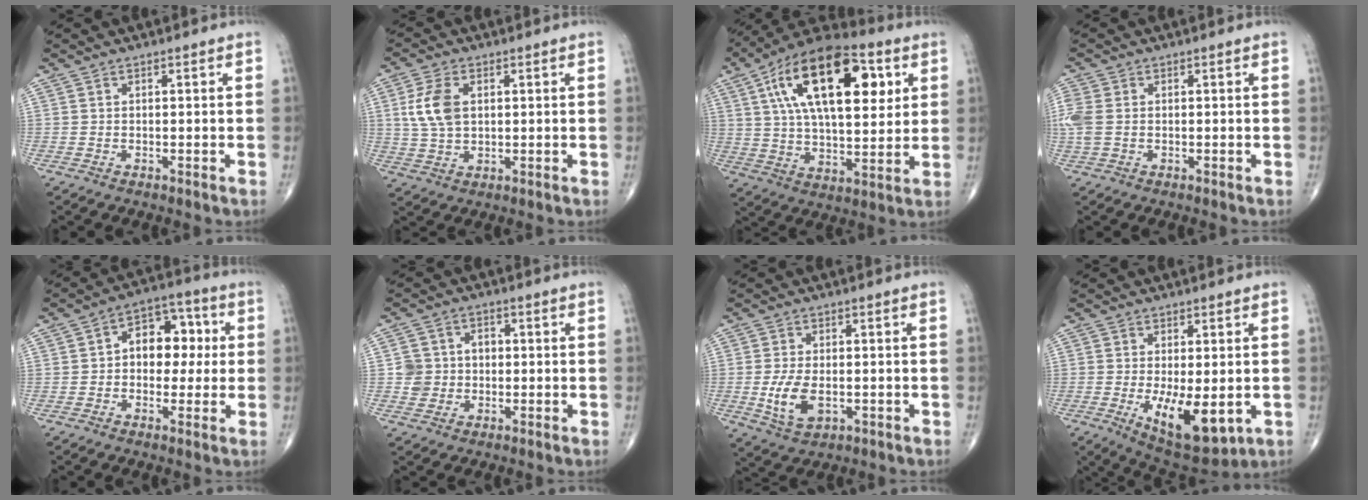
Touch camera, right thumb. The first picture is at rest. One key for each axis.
{"total": 7.6, "fx": 1.5, "fy": 4.6, "fz": 5.9, "tx": -0.124, "ty": 0.001, "tz": 0.030}
{"total": 24.9, "fx": 8.3, "fy": 11.8, "fz": 20.3, "tx": -0.325, "ty": -0.005, "tz": 0.130}
{"total": 4.3, "fx": -0.2, "fy": 2.9, "fz": 3.2, "tx": -0.109, "ty": 0.005, "tz": -0.004}
{"total": 10.5, "fx": 0.9, "fy": 7.2, "fz": 7.5, "tx": -0.068, "ty": 0.030, "tz": 0.004}
{"total": 5.6, "fx": -0.6, "fy": 5.4, "fz": 1.6, "tx": -0.004, "ty": 0.018, "tz": -0.014}
{"total": 7.2, "fx": -1.3, "fy": 4.1, "fz": 5.7, "tx": -0.110, "ty": -0.008, "tz": -0.017}
{"total": 11.7, "fx": -2.6, "fy": 4.9, "fz": 10.3, "tx": -0.152, "ty": -0.024, "tz": -0.025}